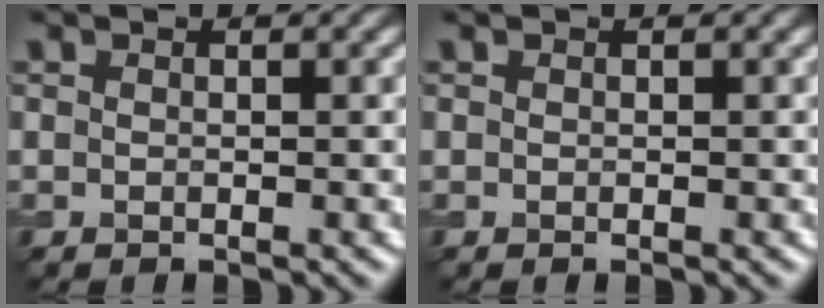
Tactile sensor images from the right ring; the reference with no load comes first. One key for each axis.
{"total": 0.0}